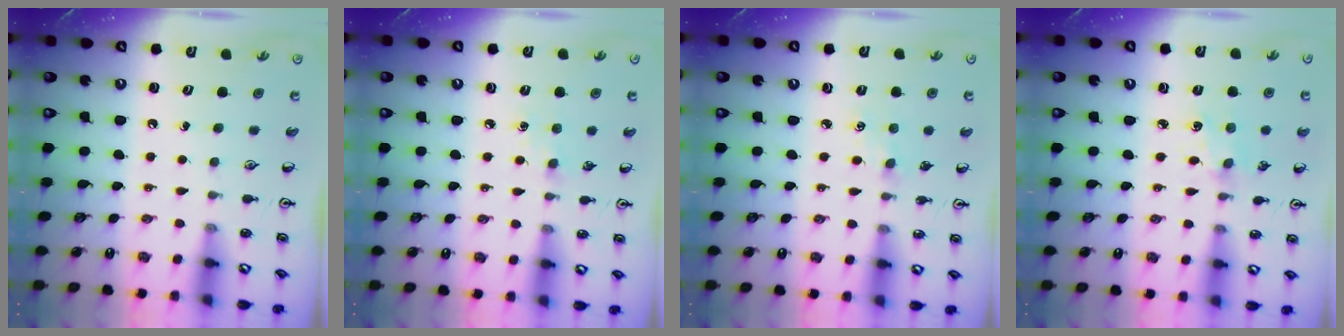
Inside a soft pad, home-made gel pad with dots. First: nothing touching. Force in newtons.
{"total": 2.8, "press": 2.8, "slide": 0.4}
{"total": 1.9, "press": 1.9, "slide": 0.3}
{"total": 3.4, "press": 3.3, "slide": 0.5}